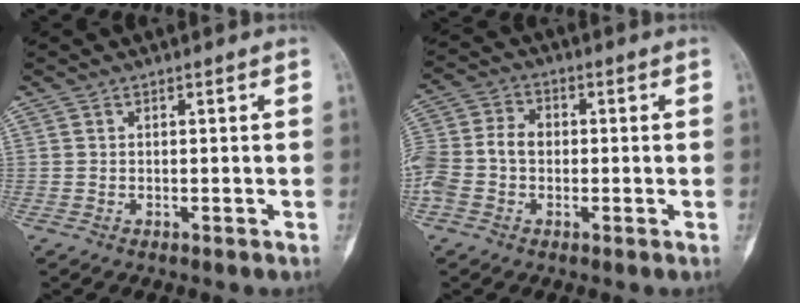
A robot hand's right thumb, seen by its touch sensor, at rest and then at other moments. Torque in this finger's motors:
{"motor_torque": [1.71, 1.72, 1.08, -0.98, 0.47]}